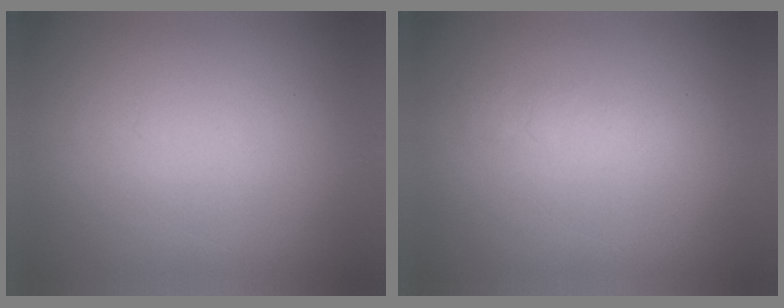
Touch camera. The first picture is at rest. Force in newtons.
{"total": 1.3}